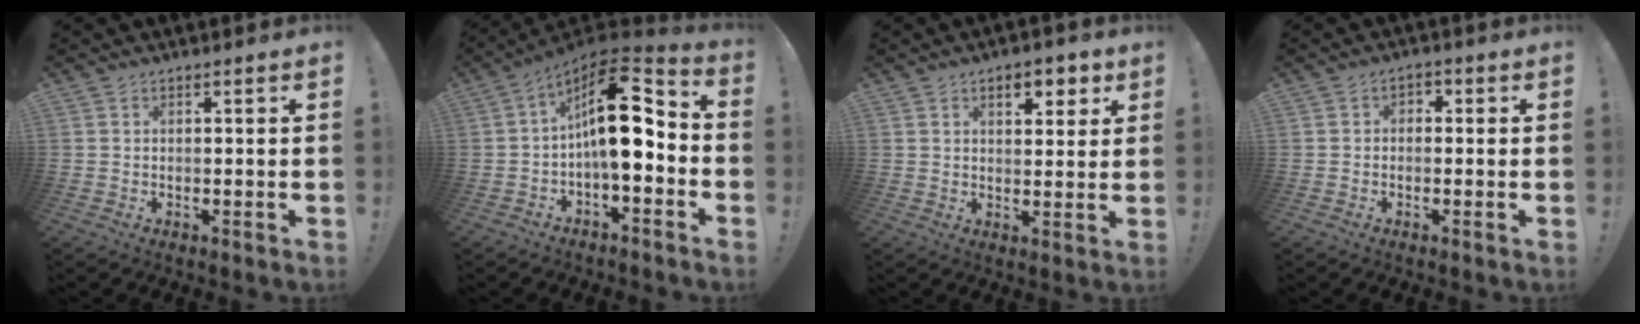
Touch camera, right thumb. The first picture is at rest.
{"total": 17.9, "force": [1.5, 7.6, 16.2], "torque": [-0.264, 0.000, 0.026]}
{"total": 6.6, "force": [3.6, 3.2, 4.5], "torque": [-0.048, -0.013, 0.058]}
{"total": 2.2, "force": [-1.3, 1.5, 0.8], "torque": [-0.010, 0.007, -0.024]}